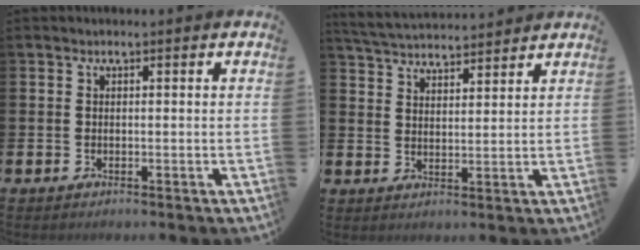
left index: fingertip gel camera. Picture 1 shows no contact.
{"total": 4.6, "force": [4.5, 0.6, 0.2], "torque": [-0.020, -0.028, 0.080]}